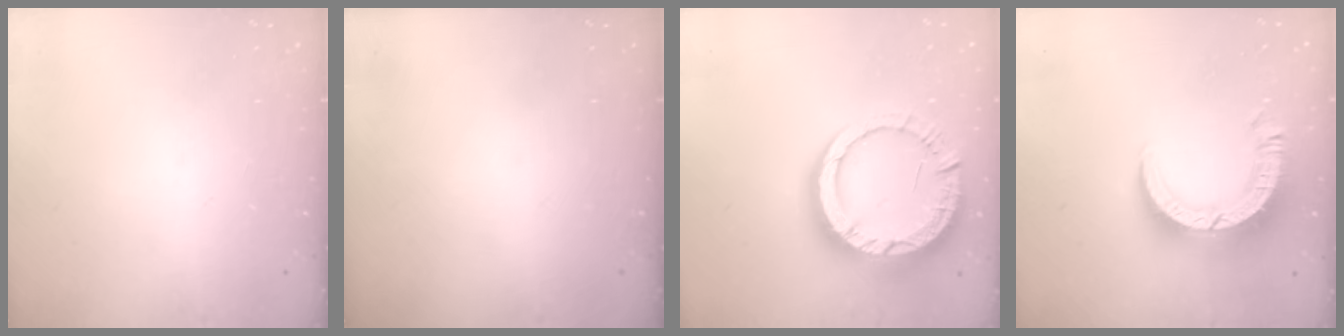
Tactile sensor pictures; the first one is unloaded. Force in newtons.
{"total": 0.0}
{"total": 15.9, "press": 15.9, "slide": 1.5}
{"total": 12.6, "press": 12.6, "slide": 1.4}